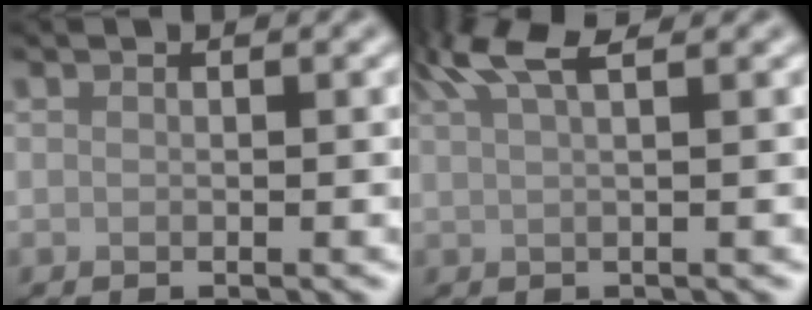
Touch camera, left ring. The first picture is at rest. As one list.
[{"total": 4.1, "force": [2.8, 1.0, 2.9], "torque": [-0.044, 0.015, 0.046]}]